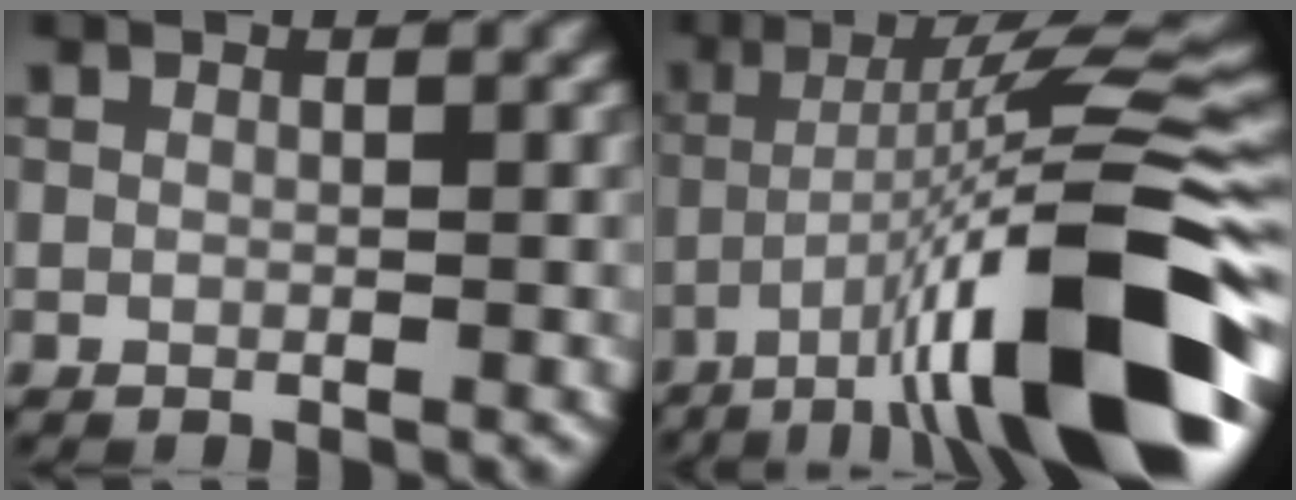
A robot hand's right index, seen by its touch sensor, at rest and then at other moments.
{"total": 14.4, "force": [-6.9, 2.6, 12.4], "torque": [-0.198, 0.010, -0.105]}